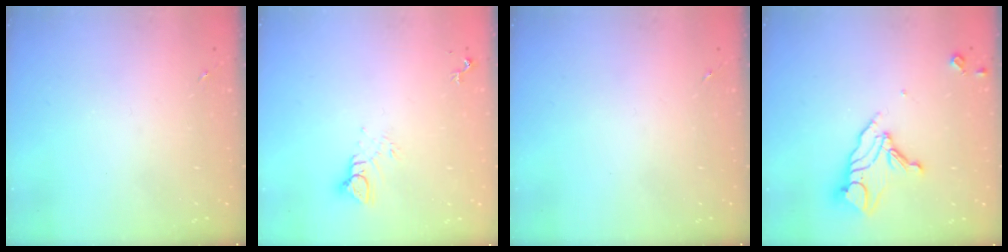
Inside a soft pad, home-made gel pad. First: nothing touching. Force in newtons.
{"total": 5.6, "press": 5.6, "slide": 0.0}
{"total": 0.0}
{"total": 12.2, "press": 12.1, "slide": 1.2}